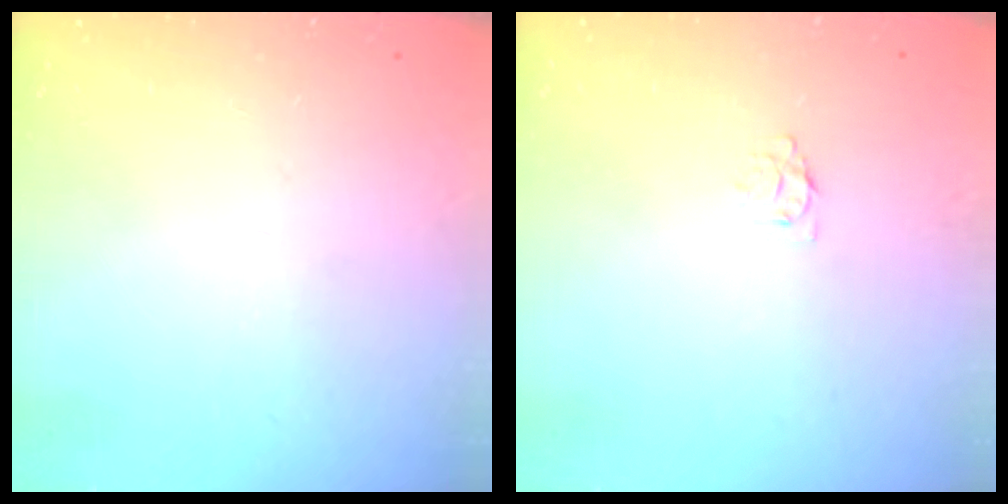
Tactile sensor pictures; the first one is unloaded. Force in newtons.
{"total": 3.6, "press": 3.5, "slide": 0.4}